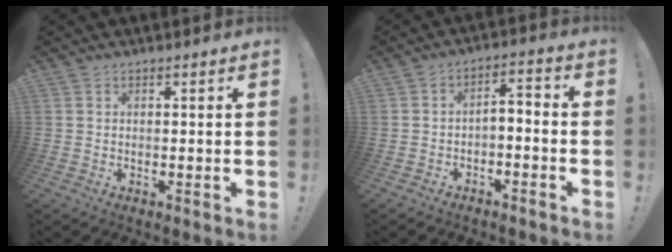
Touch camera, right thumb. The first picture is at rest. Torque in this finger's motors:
{"motor_torque": [0.21, 0.23, 0.32, -0.37, 0.00]}